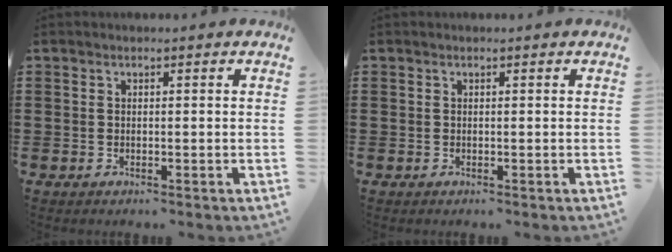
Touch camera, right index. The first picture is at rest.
{"total": 0.0}